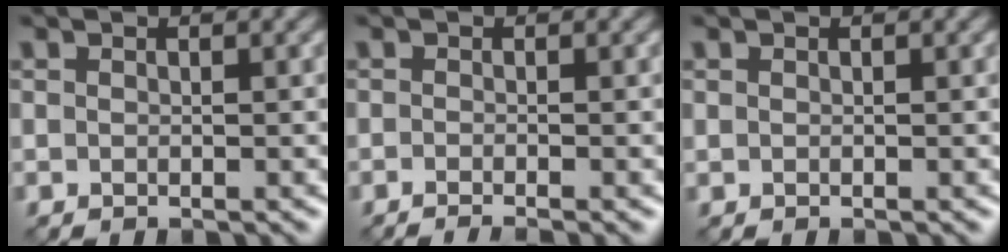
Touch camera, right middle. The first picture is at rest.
{"total": 2.1, "force": [-1.2, 0.5, 1.7], "torque": [-0.013, -0.006, -0.024]}
{"total": 0.0}